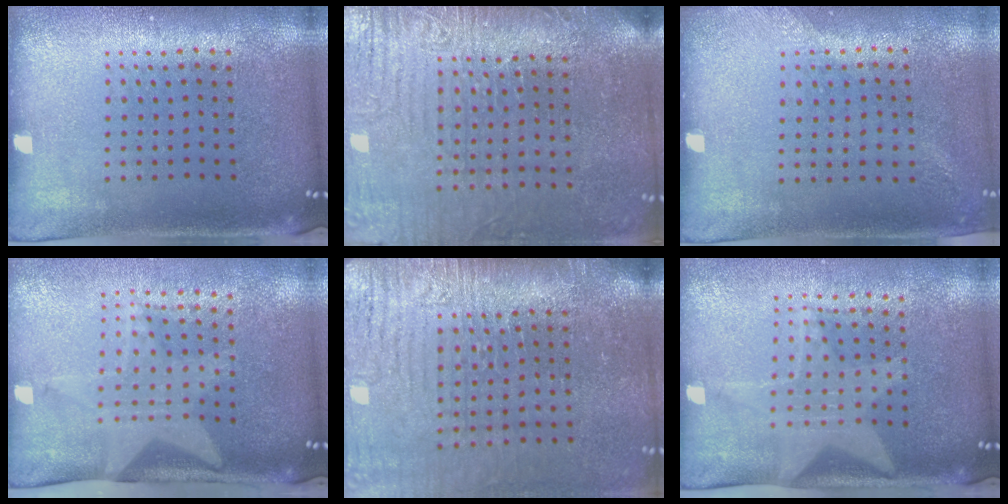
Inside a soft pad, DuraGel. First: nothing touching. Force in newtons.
{"total": 3.8, "press": 3.4, "slide": 1.7}
{"total": 1.4, "press": 1.1, "slide": 0.9}
{"total": 2.1, "press": 1.5, "slide": 1.5}
{"total": 4.5, "press": 3.8, "slide": 2.3}
{"total": 1.9, "press": 1.5, "slide": 1.1}